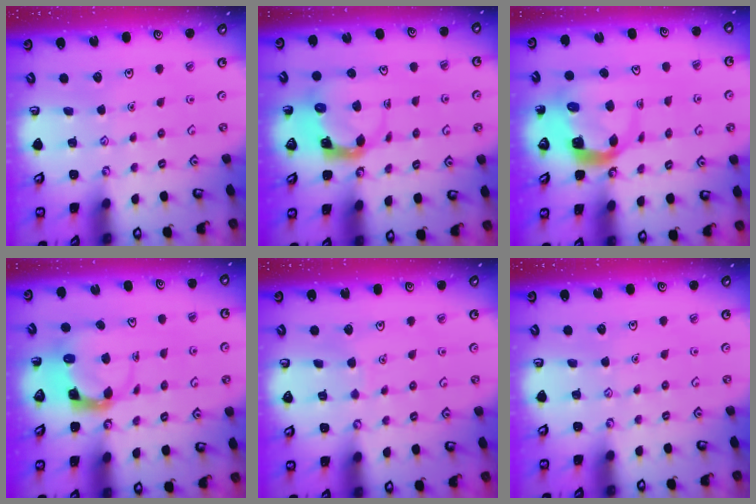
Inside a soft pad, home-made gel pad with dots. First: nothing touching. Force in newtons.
{"total": 3.9, "press": 3.8, "slide": 0.6}
{"total": 5.3, "press": 5.3, "slide": 0.8}
{"total": 3.7, "press": 3.6, "slide": 0.5}
{"total": 2.5, "press": 2.5, "slide": 0.2}
{"total": 0.0}